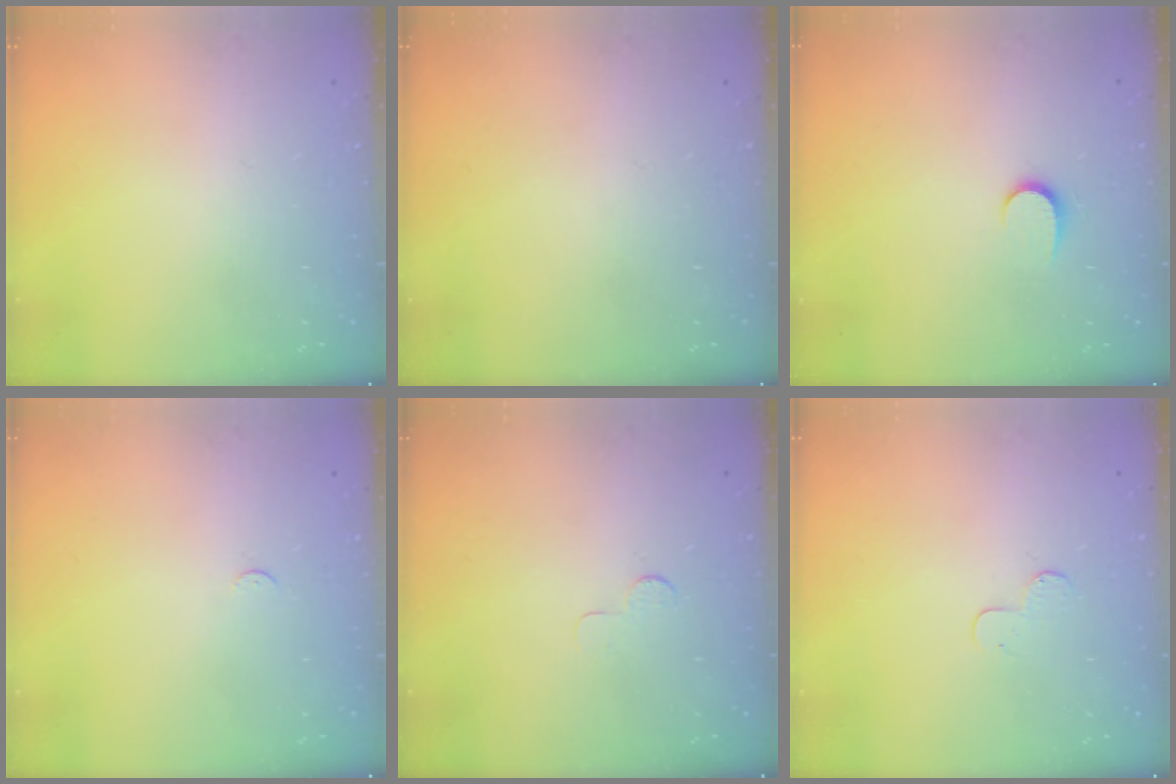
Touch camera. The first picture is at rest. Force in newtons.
{"total": 0.0}
{"total": 5.4, "press": 5.4, "slide": 0.6}
{"total": 2.3, "press": 2.3, "slide": 0.3}
{"total": 3.0, "press": 2.9, "slide": 0.3}
{"total": 3.7, "press": 3.7, "slide": 0.3}